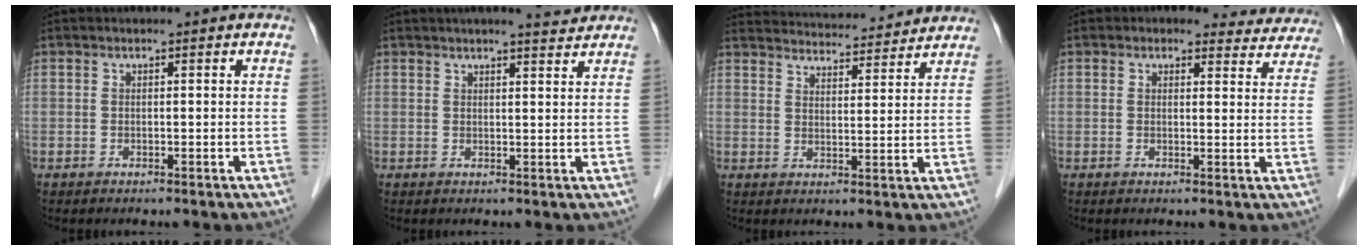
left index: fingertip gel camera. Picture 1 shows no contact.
{"total": 3.9, "force": [3.6, 0.1, 1.5], "torque": [-0.025, 0.007, 0.045]}
{"total": 17.1, "force": [16.4, 2.6, 4.1], "torque": [-0.064, 0.028, 0.224]}
{"total": 7.4, "force": [6.6, 3.3, 0.6], "torque": [0.026, 0.000, 0.050]}